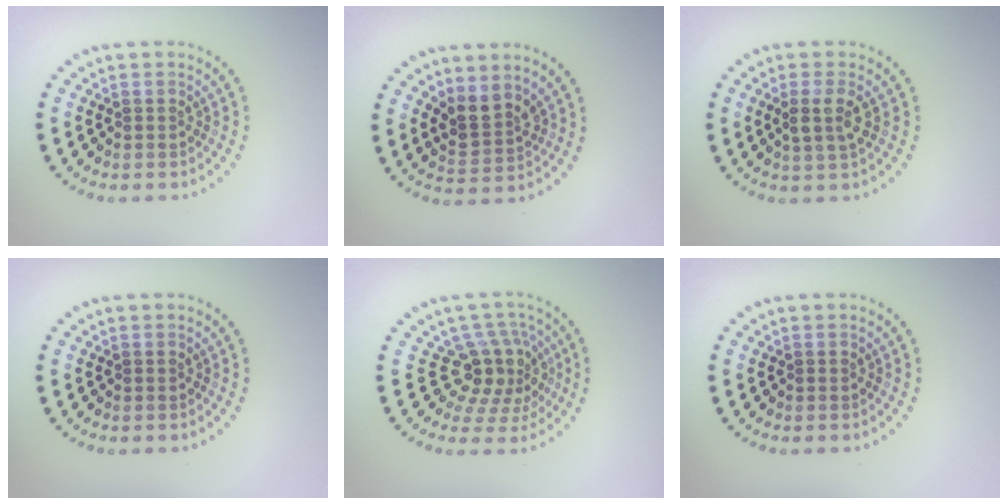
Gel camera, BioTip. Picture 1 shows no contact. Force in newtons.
{"total": 2.7, "press": 2.2, "slide": 1.6}
{"total": 2.4, "press": 2.2, "slide": 0.8}
{"total": 0.0}
{"total": 4.4, "press": 3.3, "slide": 2.9}
{"total": 0.0}